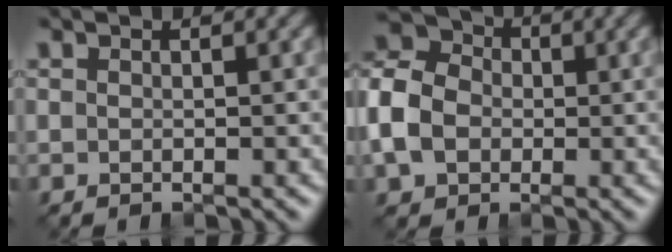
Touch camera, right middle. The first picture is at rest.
{"total": 7.2, "force": [-1.6, 5.7, 4.0], "torque": [-0.113, 0.004, -0.042]}